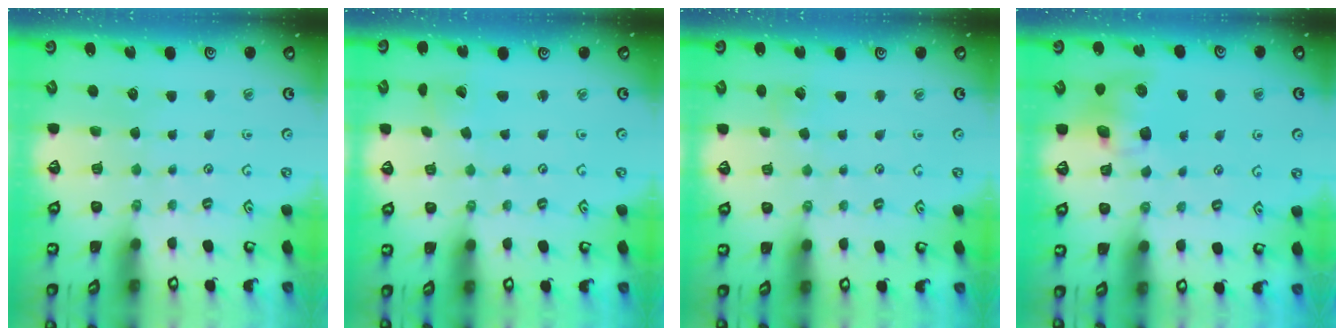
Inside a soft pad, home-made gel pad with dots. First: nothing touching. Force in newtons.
{"total": 1.9, "press": 1.9, "slide": 0.1}
{"total": 2.3, "press": 2.3, "slide": 0.1}
{"total": 8.7, "press": 8.6, "slide": 1.3}